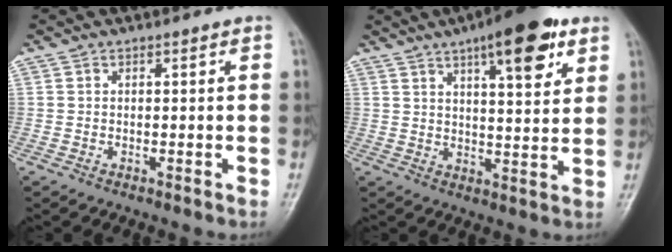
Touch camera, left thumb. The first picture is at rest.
{"total": 14.0, "force": [7.7, 4.3, 10.8], "torque": [-0.132, -0.026, 0.108]}